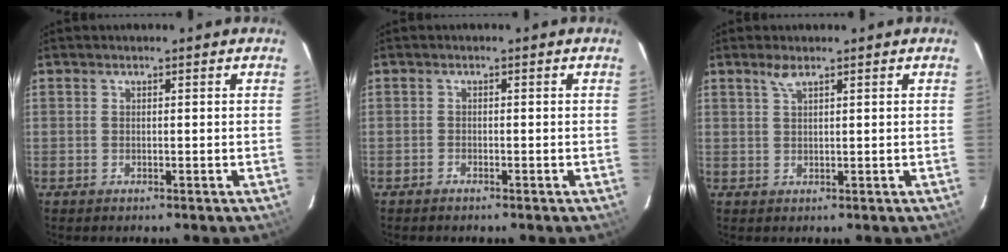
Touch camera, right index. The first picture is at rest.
{"total": 0.8, "force": [-0.7, 0.3, 0.1], "torque": [-0.006, 0.003, -0.015]}
{"total": 1.8, "force": [1.3, 0.3, 1.2], "torque": [-0.025, 0.005, 0.027]}